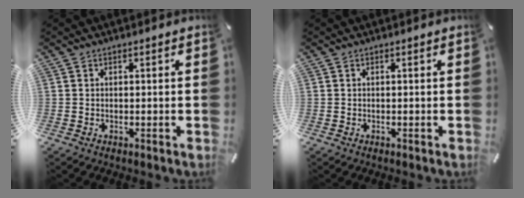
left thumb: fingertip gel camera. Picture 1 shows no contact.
{"total": 0.0}